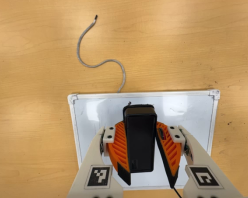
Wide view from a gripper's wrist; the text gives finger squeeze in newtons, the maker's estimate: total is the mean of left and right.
{"total": 6.9, "left": 7.4, "right": 6.3}